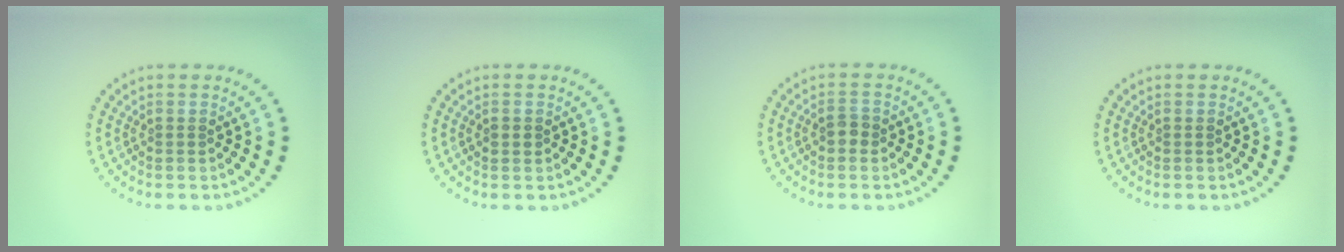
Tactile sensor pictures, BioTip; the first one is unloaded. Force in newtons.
{"total": 1.1, "press": 1.1, "slide": 0.1}
{"total": 1.3, "press": 1.3, "slide": 0.3}
{"total": 0.0}